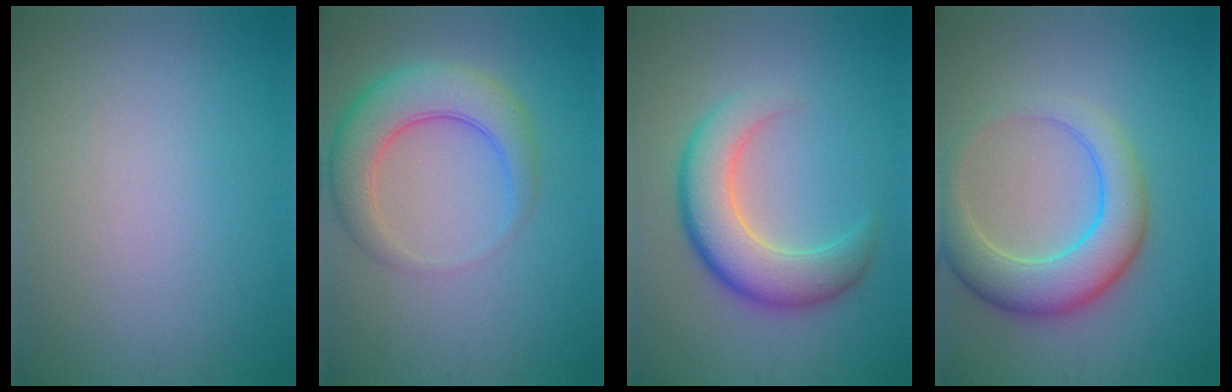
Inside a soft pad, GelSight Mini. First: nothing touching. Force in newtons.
{"total": 5.6, "press": 5.6, "slide": 0.3}
{"total": 6.2, "press": 6.2, "slide": 0.3}
{"total": 6.4, "press": 6.4, "slide": 0.3}